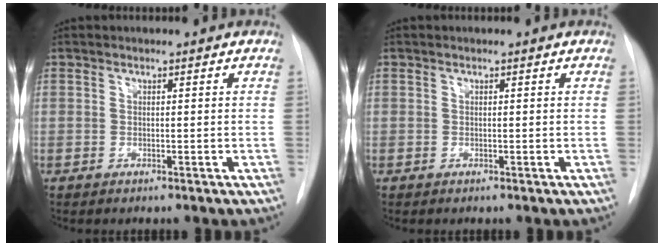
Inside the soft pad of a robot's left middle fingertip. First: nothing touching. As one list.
[{"total": 0.0}]